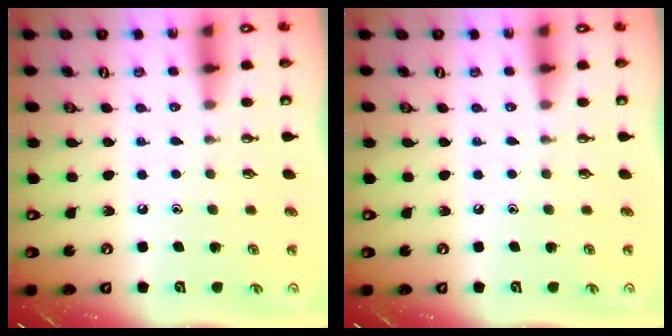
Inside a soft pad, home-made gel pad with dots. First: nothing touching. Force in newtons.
{"total": 0.0}